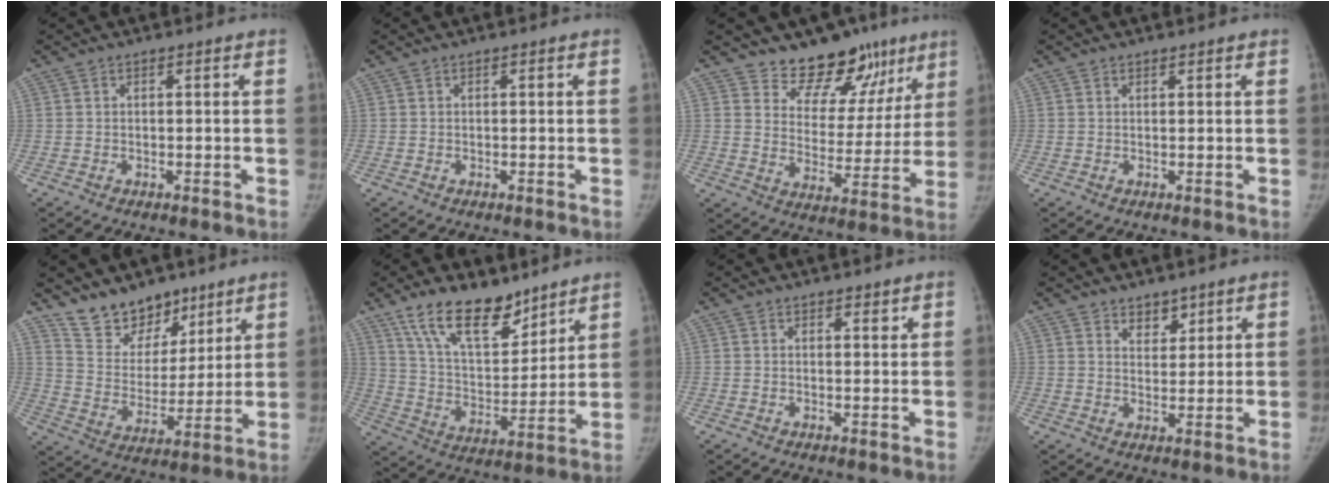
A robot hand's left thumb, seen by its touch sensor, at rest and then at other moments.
{"total": 0.0}
{"total": 14.5, "force": [11.1, 8.2, 4.5], "torque": [0.000, -0.075, 0.158]}
{"total": 0.6, "force": [0.5, 0.3, 0.0], "torque": [0.003, -0.004, 0.007]}
{"total": 12.5, "force": [9.8, 7.0, 3.2], "torque": [-0.004, -0.074, 0.183]}
{"total": 16.2, "force": [11.6, 7.3, 8.6], "torque": [-0.105, -0.073, 0.215]}
{"total": 1.4, "force": [1.2, 0.7, 0.4], "torque": [0.009, -0.007, 0.015]}
{"total": 3.8, "force": [2.9, 2.2, 1.2], "torque": [0.004, -0.022, 0.049]}